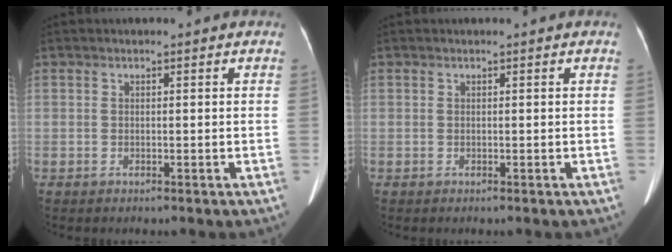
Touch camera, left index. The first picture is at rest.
{"total": 0.0}